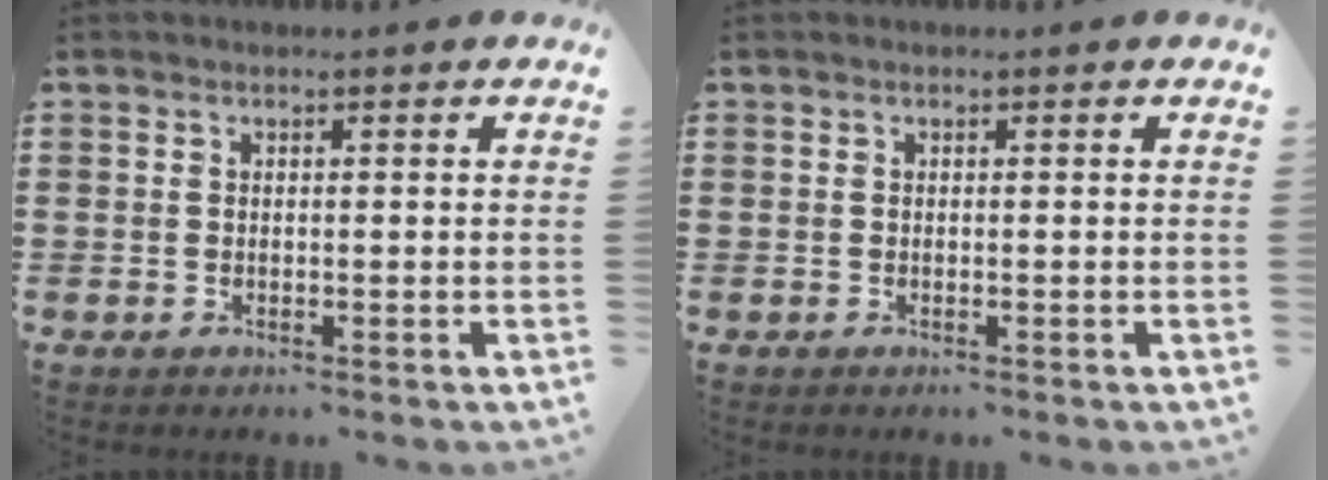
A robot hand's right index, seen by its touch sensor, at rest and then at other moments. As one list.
[{"total": 0.0}]